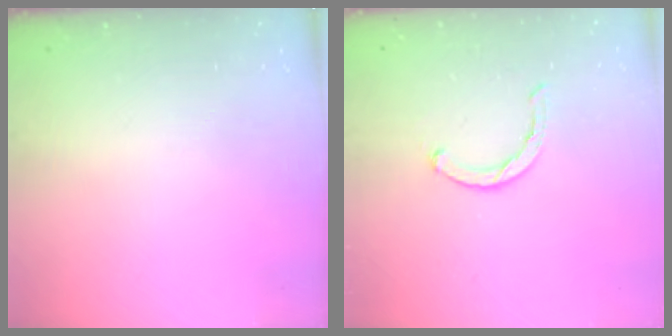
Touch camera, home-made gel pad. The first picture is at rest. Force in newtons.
{"total": 2.3, "press": 2.2, "slide": 0.5}